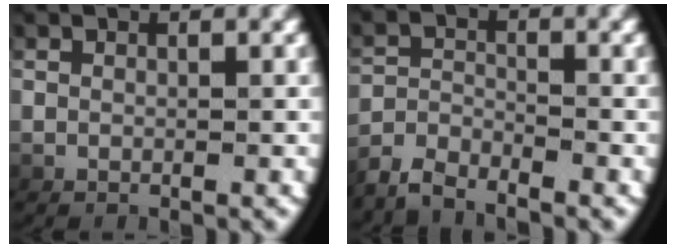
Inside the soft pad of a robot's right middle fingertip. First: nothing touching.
{"total": 3.1, "force": [-3.1, 0.3, 0.5], "torque": [-0.010, -0.002, -0.058]}